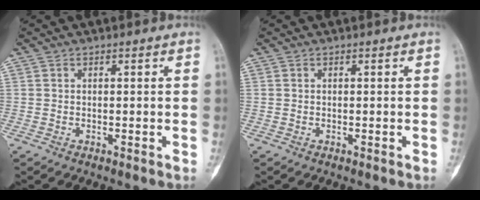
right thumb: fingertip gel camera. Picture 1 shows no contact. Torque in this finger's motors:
{"motor_torque": [-0.13, -0.05, 0.05, 0.12, 0.02]}